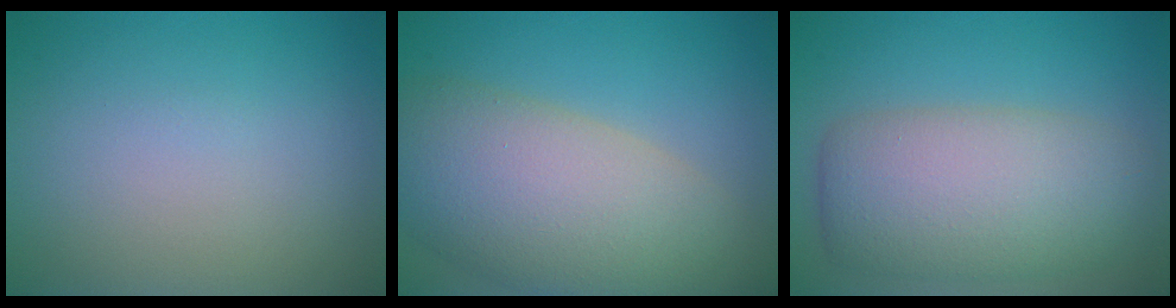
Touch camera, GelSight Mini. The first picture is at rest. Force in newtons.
{"total": 10.7, "press": 10.7, "slide": 0.7}
{"total": 8.0, "press": 8.0, "slide": 0.5}